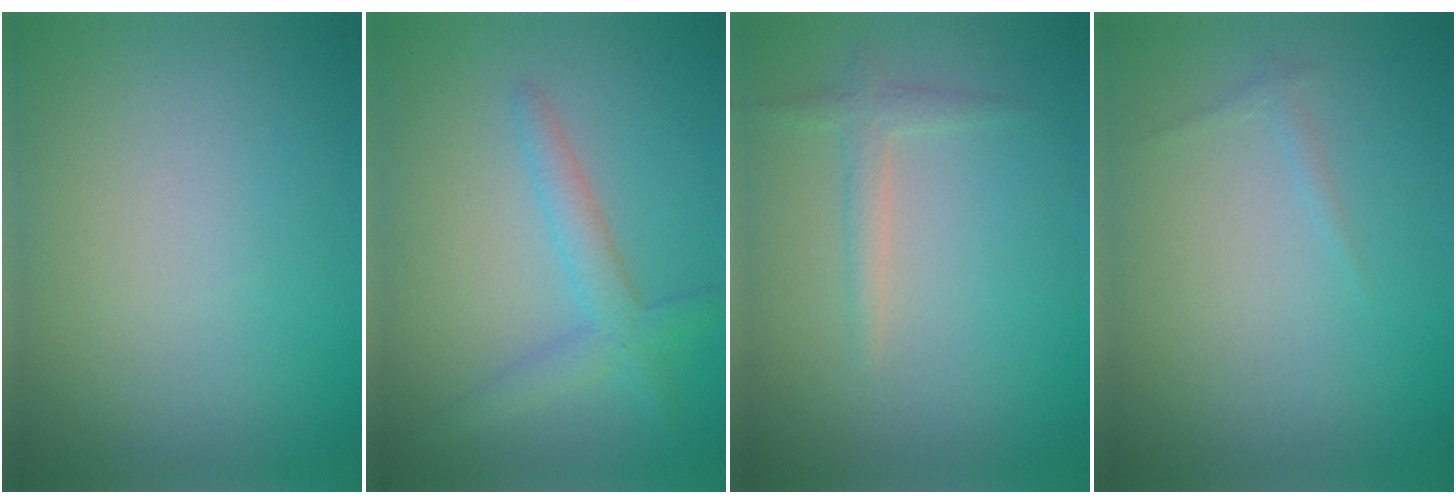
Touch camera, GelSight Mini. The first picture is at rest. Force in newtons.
{"total": 2.7, "press": 2.7, "slide": 0.0}
{"total": 1.5, "press": 1.5, "slide": 0.0}
{"total": 0.6, "press": 0.6, "slide": 0.0}